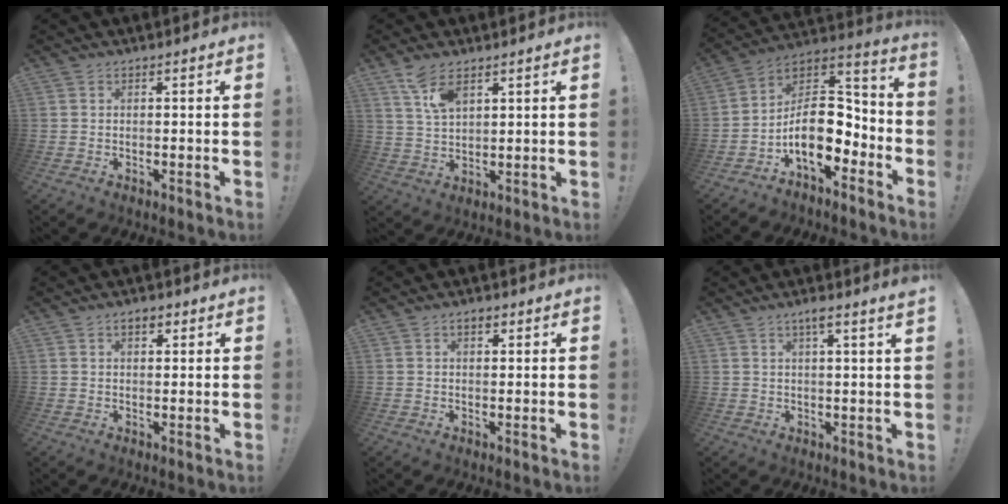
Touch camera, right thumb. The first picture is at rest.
{"total": 7.4, "force": [4.7, 3.4, 4.6], "torque": [-0.075, -0.022, 0.086]}
{"total": 16.5, "force": [-4.5, 10.3, 12.1], "torque": [-0.185, 0.013, -0.066]}
{"total": 3.3, "force": [1.6, 1.9, 2.2], "torque": [-0.028, -0.001, 0.025]}
{"total": 2.6, "force": [1.2, 1.4, 1.9], "torque": [-0.028, -0.001, 0.019]}
{"total": 3.7, "force": [2.4, -0.3, 2.9], "torque": [-0.048, -0.012, 0.036]}